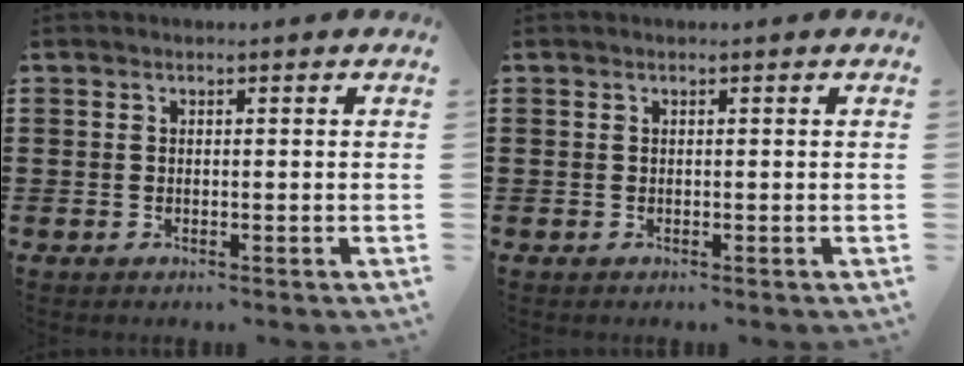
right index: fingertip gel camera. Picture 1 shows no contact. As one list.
[{"total": 0.0}]